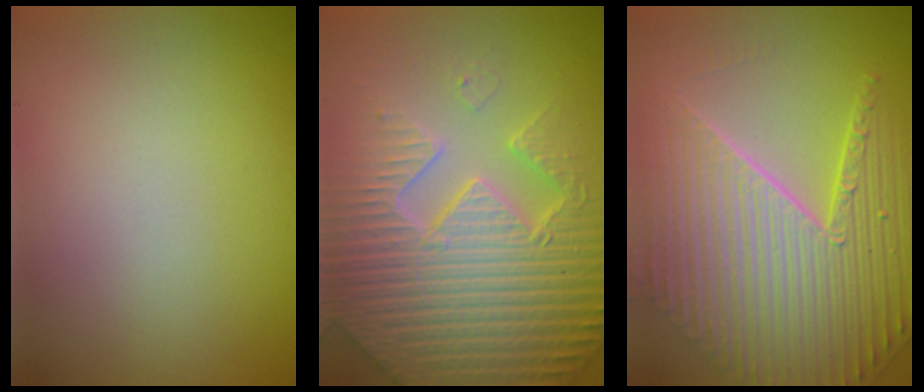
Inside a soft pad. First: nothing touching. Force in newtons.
{"total": 7.7, "press": 7.4, "slide": 1.9}
{"total": 11.2, "press": 7.4, "slide": 8.5}